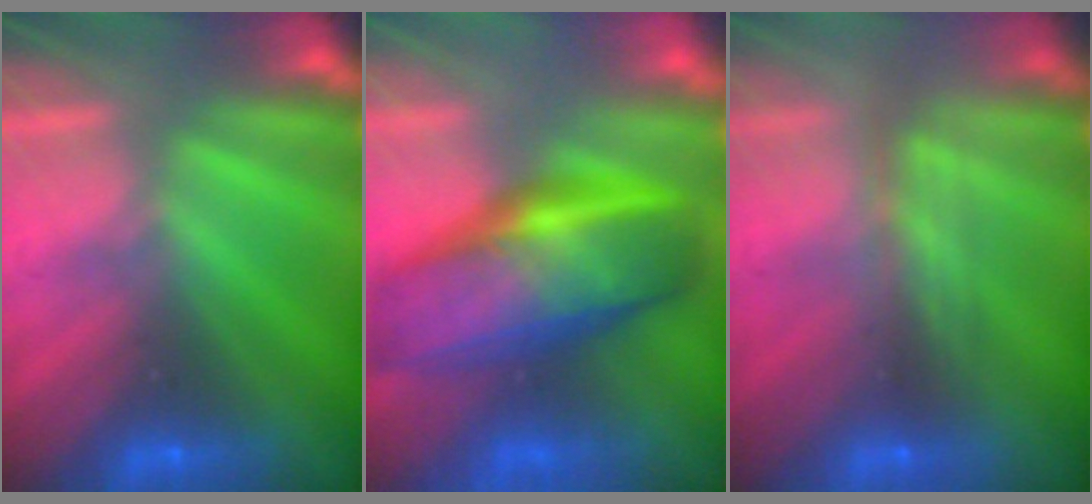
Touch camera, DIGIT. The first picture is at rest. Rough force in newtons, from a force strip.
{"total": 9.6}
{"total": 2.4}